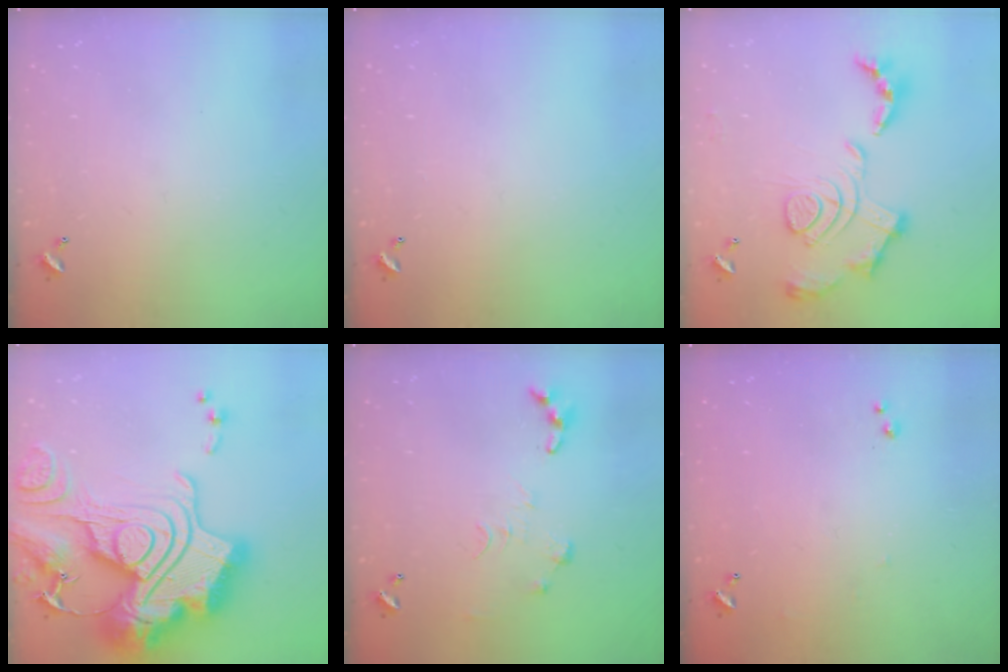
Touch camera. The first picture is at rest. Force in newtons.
{"total": 0.0}
{"total": 2.1, "press": 1.4, "slide": 1.5}
{"total": 3.9, "press": 3.2, "slide": 2.3}
{"total": 0.7, "press": 0.7, "slide": 0.1}
{"total": 5.2, "press": 5.2, "slide": 0.6}